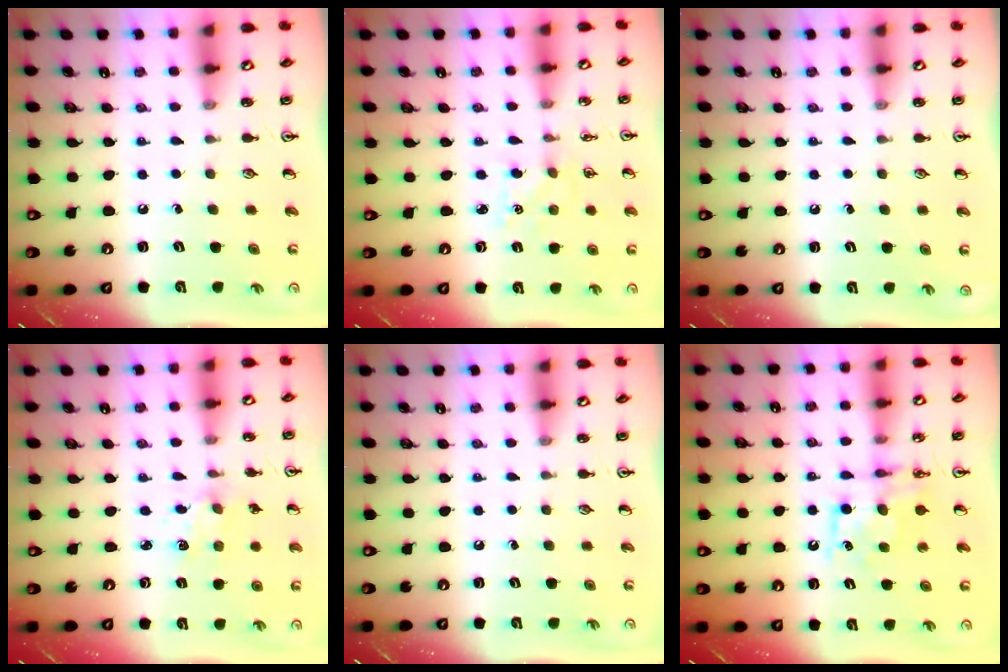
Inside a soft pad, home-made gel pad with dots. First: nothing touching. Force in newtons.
{"total": 4.8, "press": 4.8, "slide": 0.4}
{"total": 0.0}
{"total": 1.6, "press": 1.6, "slide": 0.5}
{"total": 0.0}
{"total": 8.1, "press": 8.1, "slide": 0.3}